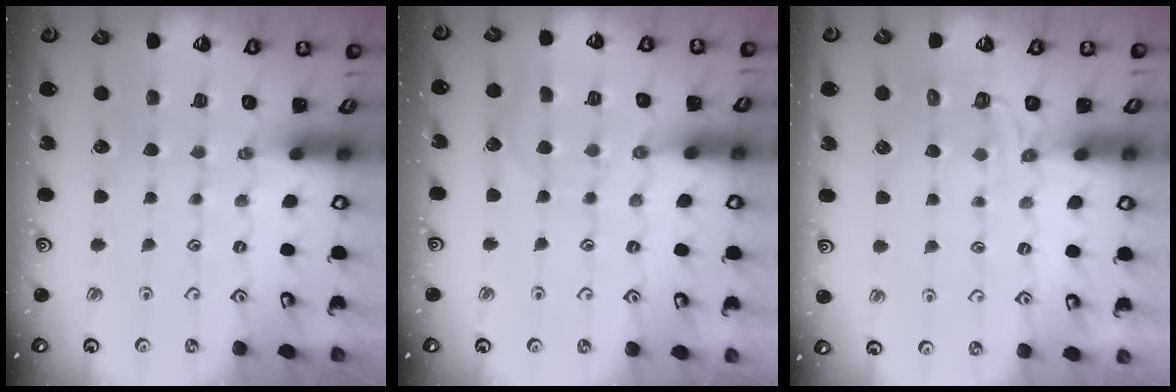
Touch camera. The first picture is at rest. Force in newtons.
{"total": 4.6, "press": 4.6, "slide": 0.5}
{"total": 2.7, "press": 1.4, "slide": 2.3}